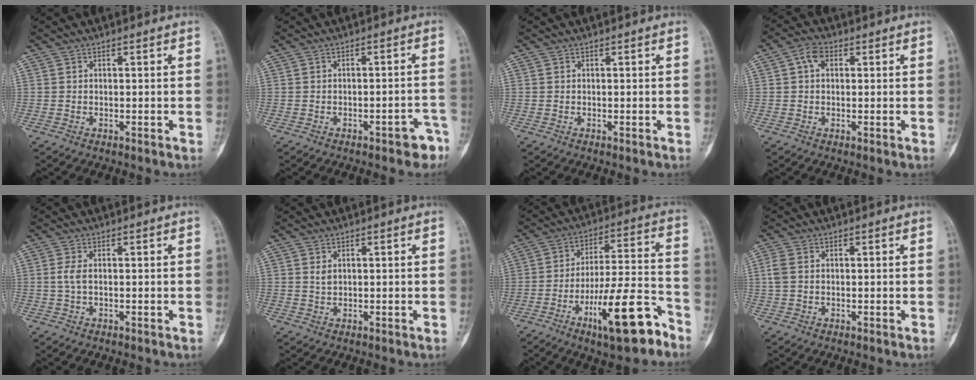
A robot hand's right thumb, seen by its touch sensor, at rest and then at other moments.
{"total": 4.6, "force": [-3.0, 2.0, 2.9], "torque": [-0.018, 0.031, -0.031]}
{"total": 0.0}
{"total": 3.6, "force": [0.9, 2.5, 2.5], "torque": [-0.040, 0.011, 0.013]}
{"total": 1.8, "force": [0.0, 0.7, 1.7], "torque": [-0.047, 0.000, 0.001]}
{"total": 1.2, "force": [0.4, 0.7, 0.8], "torque": [-0.013, 0.000, 0.012]}
{"total": 17.1, "force": [-9.4, 4.4, 13.6], "torque": [-0.217, 0.065, -0.146]}
{"total": 2.5, "force": [0.3, 1.7, 1.8], "torque": [-0.055, 0.005, 0.004]}